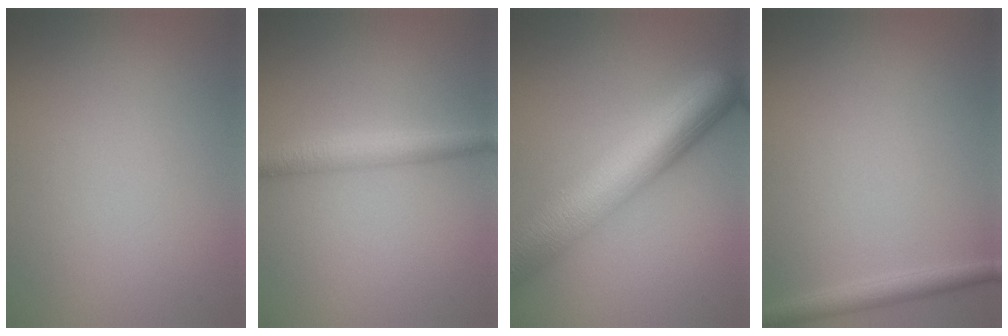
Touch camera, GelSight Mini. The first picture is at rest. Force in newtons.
{"total": 2.8, "press": 2.8, "slide": 0.1}
{"total": 10.0, "press": 10.0, "slide": 0.4}
{"total": 1.8, "press": 1.8, "slide": 0.1}